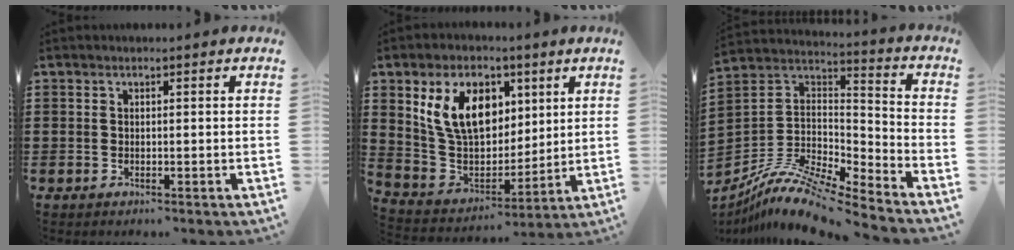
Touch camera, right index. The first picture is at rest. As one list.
[{"total": 12.1, "force": [5.1, 8.1, 7.4], "torque": [-0.171, 0.014, 0.098]}, {"total": 10.5, "force": [-8.8, 2.1, 5.3], "torque": [-0.113, 0.011, -0.178]}]